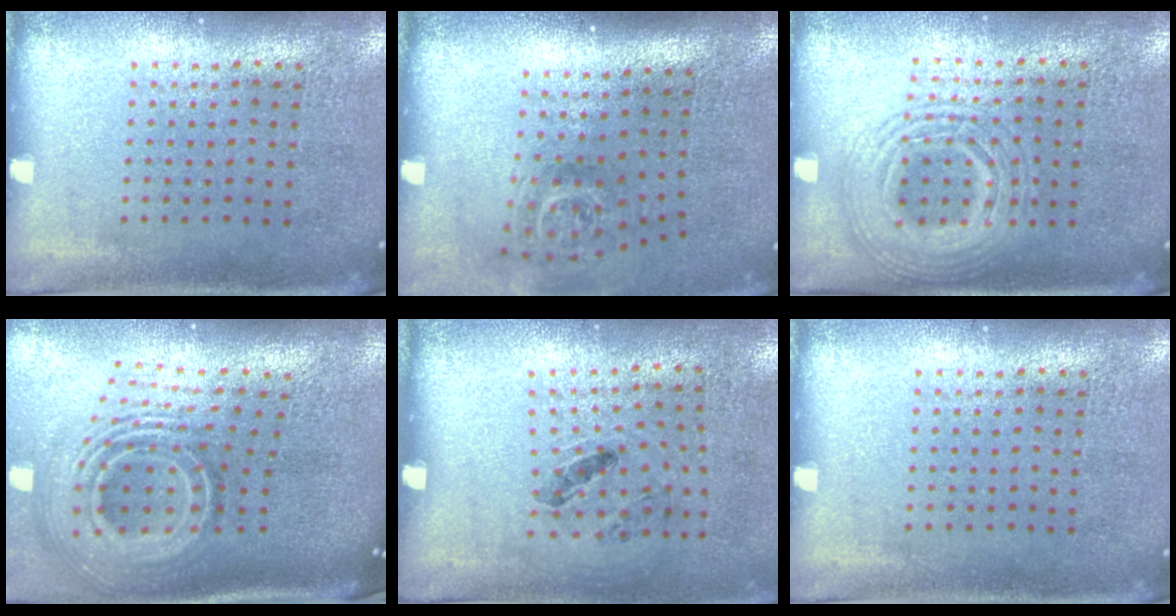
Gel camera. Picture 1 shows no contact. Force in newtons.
{"total": 1.8, "press": 1.2, "slide": 1.3}
{"total": 2.6, "press": 2.6, "slide": 0.2}
{"total": 3.0, "press": 1.8, "slide": 2.4}
{"total": 1.2, "press": 0.7, "slide": 0.9}
{"total": 0.0}